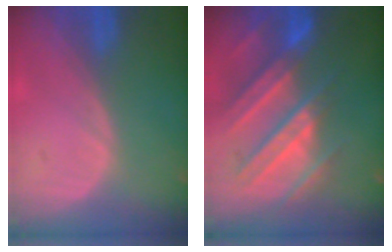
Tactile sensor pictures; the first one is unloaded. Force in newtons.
{"total": 11.1, "press": 9.8, "slide": 5.2}